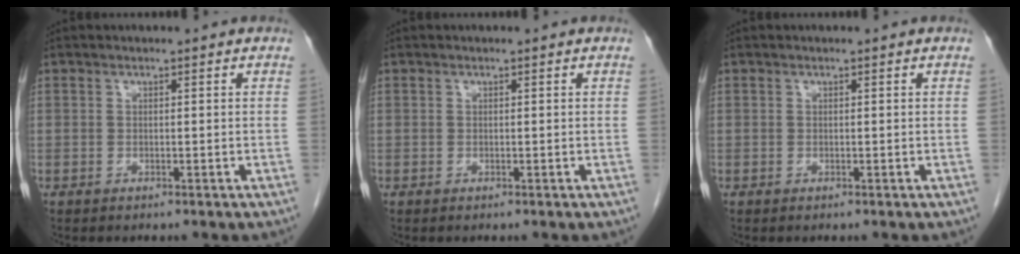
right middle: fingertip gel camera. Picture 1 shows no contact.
{"total": 0.0}
{"total": 0.0}